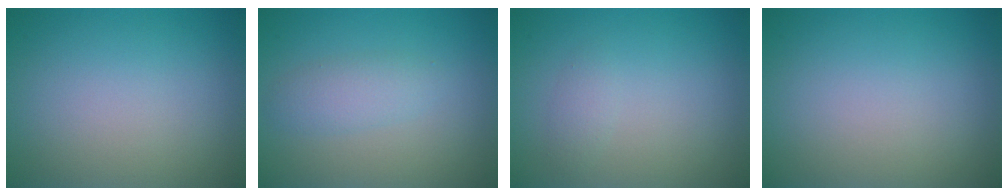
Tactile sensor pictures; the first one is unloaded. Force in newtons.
{"total": 2.1, "press": 2.1, "slide": 0.1}
{"total": 0.9, "press": 0.9, "slide": 0.0}
{"total": 0.0}